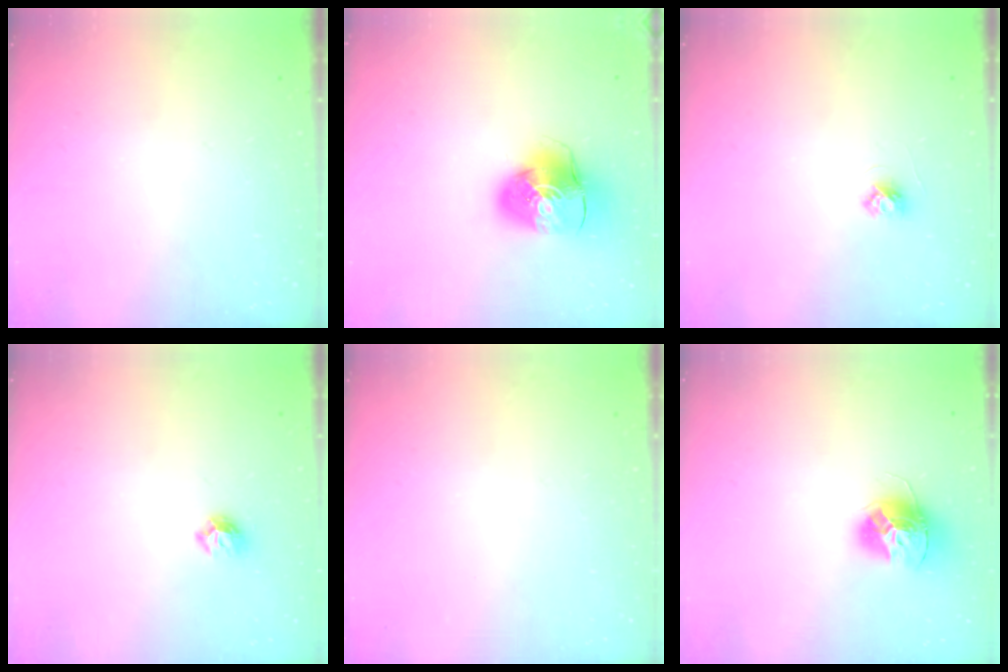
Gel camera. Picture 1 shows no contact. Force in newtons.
{"total": 12.6, "press": 12.5, "slide": 1.6}
{"total": 3.8, "press": 3.7, "slide": 0.5}
{"total": 6.4, "press": 6.4, "slide": 0.7}
{"total": 0.0}
{"total": 13.5, "press": 13.5, "slide": 1.0}